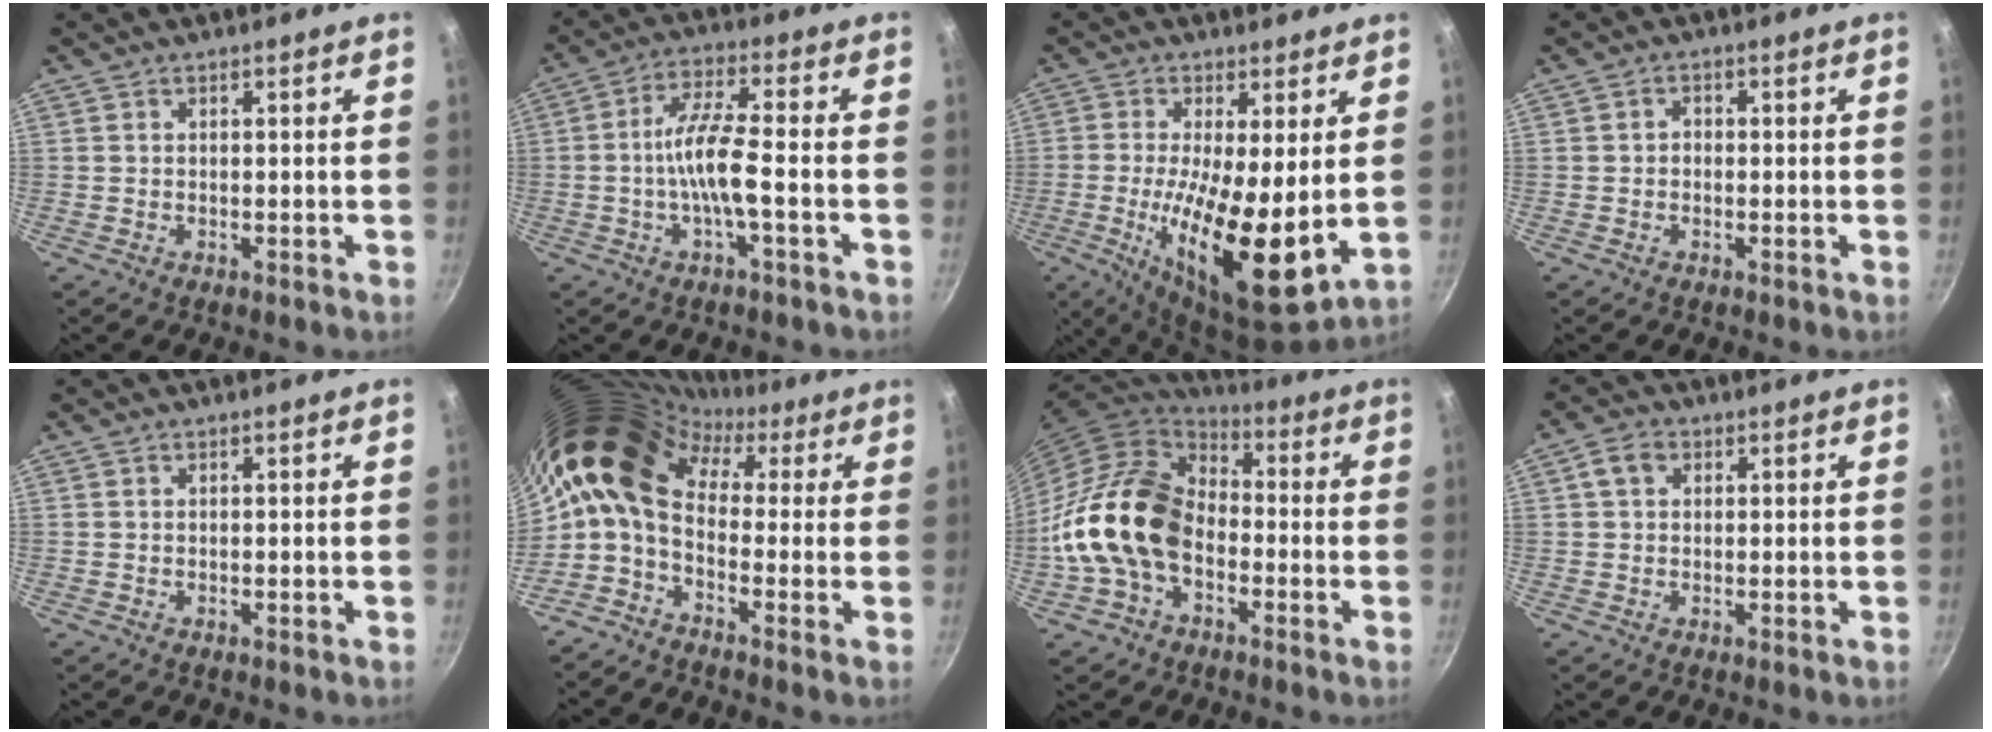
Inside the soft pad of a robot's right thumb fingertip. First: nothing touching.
{"total": 8.5, "force": [-2.1, 1.5, 8.1], "torque": [-0.160, 0.028, -0.046]}
{"total": 16.3, "force": [-0.5, 5.1, 15.5], "torque": [-0.267, -0.025, -0.006]}
{"total": 1.6, "force": [-0.1, 1.3, 0.9], "torque": [-0.011, 0.007, -0.005]}
{"total": 0.0}
{"total": 15.3, "force": [2.9, 10.4, 10.8], "torque": [-0.196, 0.028, 0.024]}
{"total": 17.9, "force": [-4.0, 12.7, 12.0], "torque": [-0.189, 0.049, -0.093]}
{"total": 3.7, "force": [1.1, 2.8, 2.1], "torque": [-0.032, 0.006, 0.015]}